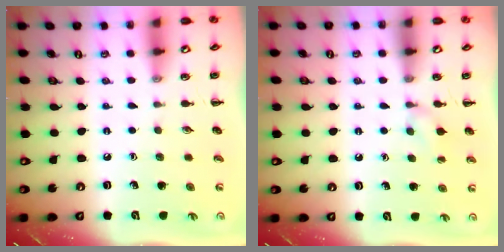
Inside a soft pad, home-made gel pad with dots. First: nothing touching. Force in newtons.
{"total": 7.3, "press": 7.1, "slide": 1.8}